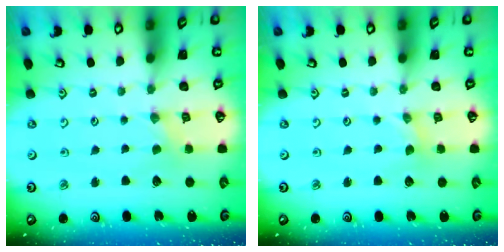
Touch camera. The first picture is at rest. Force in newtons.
{"total": 0.0}